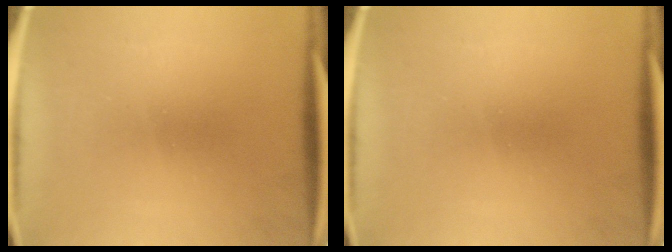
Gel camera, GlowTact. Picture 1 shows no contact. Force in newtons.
{"total": 0.0}